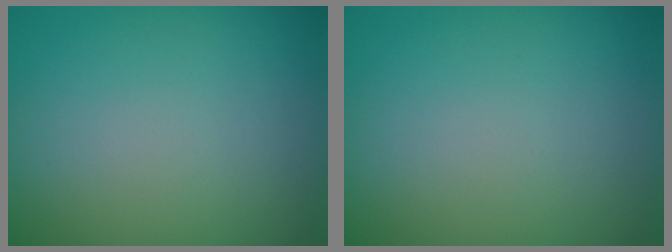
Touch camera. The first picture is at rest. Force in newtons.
{"total": 0.0}